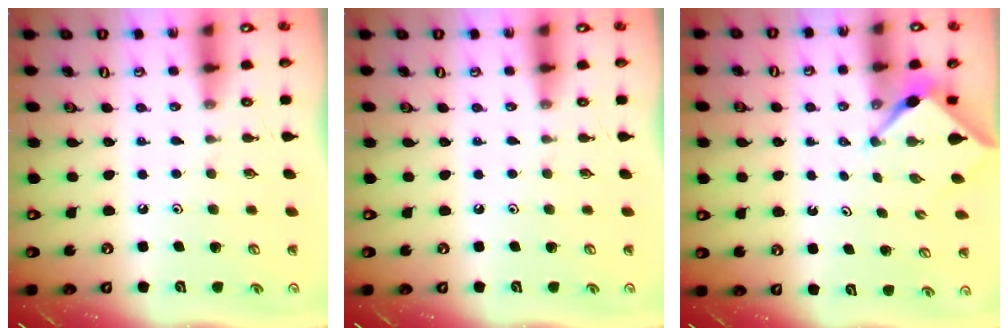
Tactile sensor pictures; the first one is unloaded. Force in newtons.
{"total": 0.0}
{"total": 3.2, "press": 3.2, "slide": 0.3}